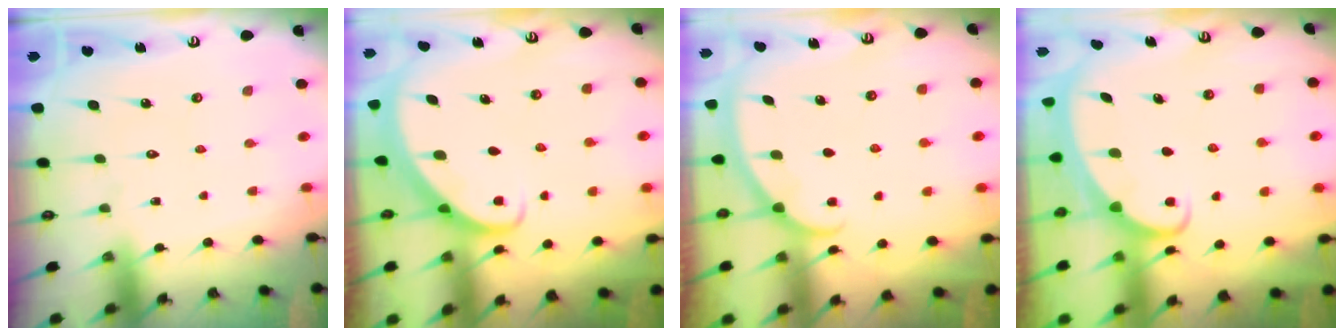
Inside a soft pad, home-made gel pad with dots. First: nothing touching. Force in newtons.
{"total": 2.6, "press": 2.6, "slide": 0.2}
{"total": 1.4, "press": 1.4, "slide": 0.2}
{"total": 2.1, "press": 2.0, "slide": 0.3}